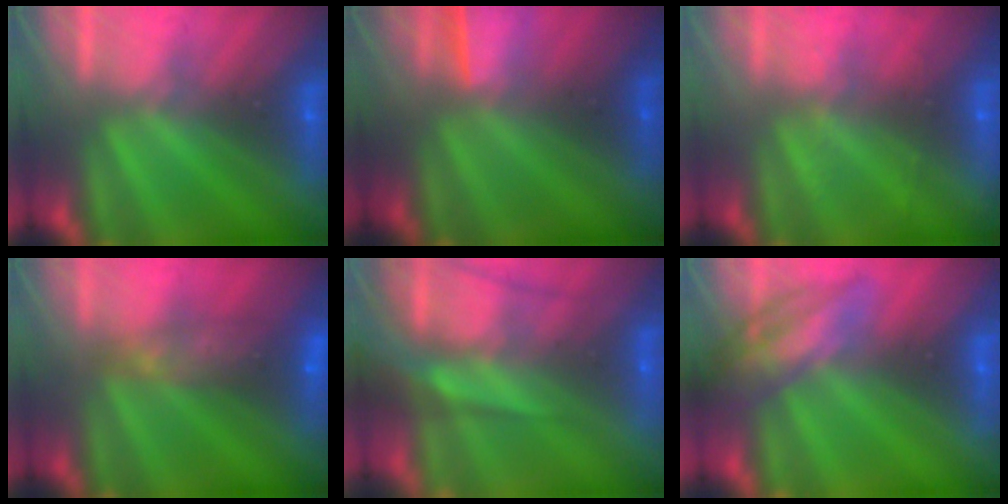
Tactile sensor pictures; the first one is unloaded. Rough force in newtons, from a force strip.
{"total": 1.4}
{"total": 2.0}
{"total": 7.2}
{"total": 7.4}
{"total": 2.4}